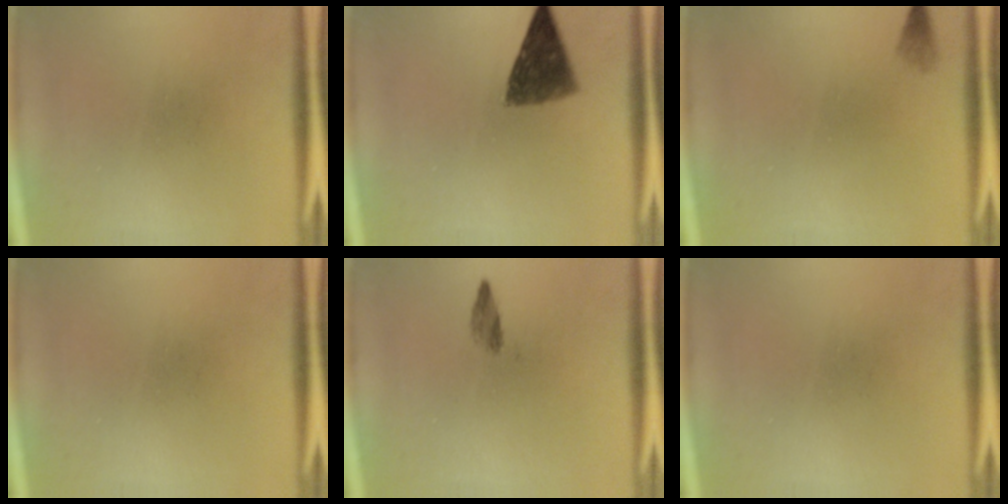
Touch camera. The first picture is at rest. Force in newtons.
{"total": 7.8}
{"total": 1.0}
{"total": 0.0}
{"total": 1.4}
{"total": 0.0}